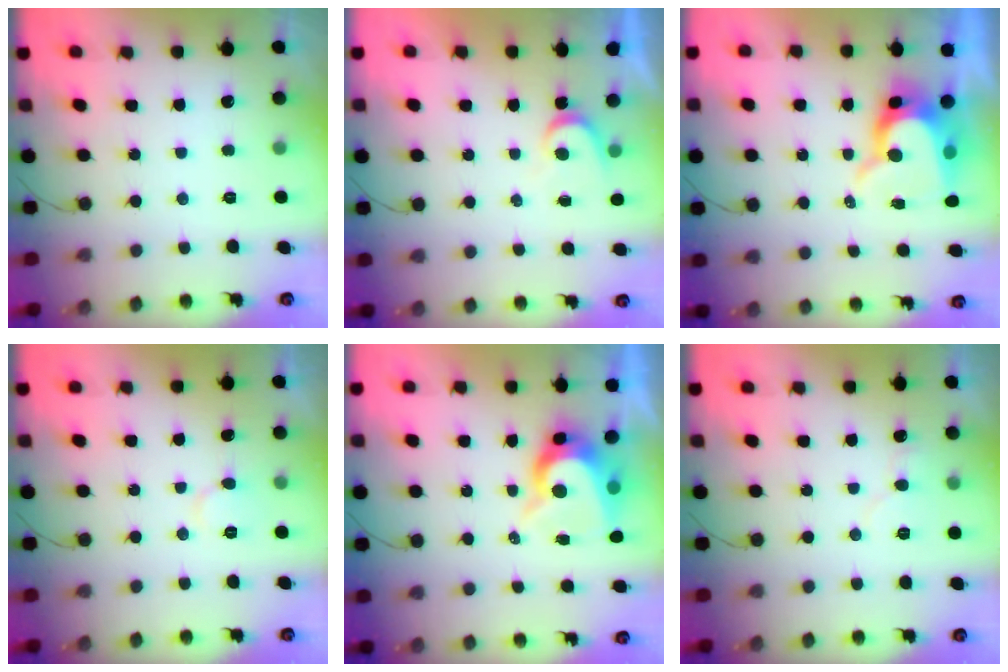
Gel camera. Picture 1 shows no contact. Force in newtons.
{"total": 3.7, "press": 3.6, "slide": 0.4}
{"total": 10.5, "press": 10.5, "slide": 1.0}
{"total": 4.0, "press": 4.0, "slide": 0.5}
{"total": 9.2, "press": 9.2, "slide": 0.8}
{"total": 5.6, "press": 5.6, "slide": 0.2}